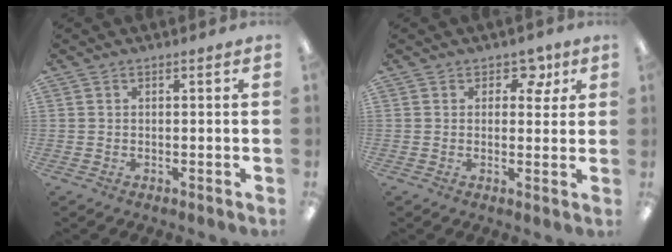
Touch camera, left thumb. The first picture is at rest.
{"total": 5.3, "force": [2.5, 3.9, 2.6], "torque": [-0.020, -0.003, 0.039]}